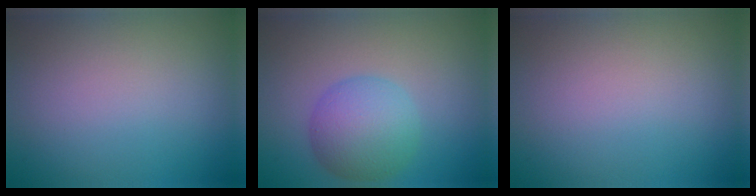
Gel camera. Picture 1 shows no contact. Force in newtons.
{"total": 5.1, "press": 5.1, "slide": 0.1}
{"total": 0.0}